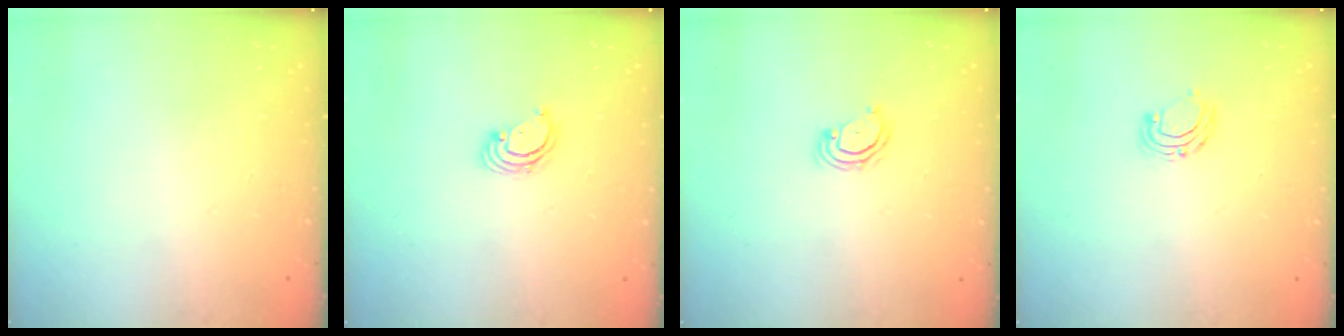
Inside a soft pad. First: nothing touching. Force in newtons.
{"total": 3.1, "press": 3.1, "slide": 0.3}
{"total": 3.6, "press": 3.6, "slide": 0.4}
{"total": 6.6, "press": 6.5, "slide": 0.7}